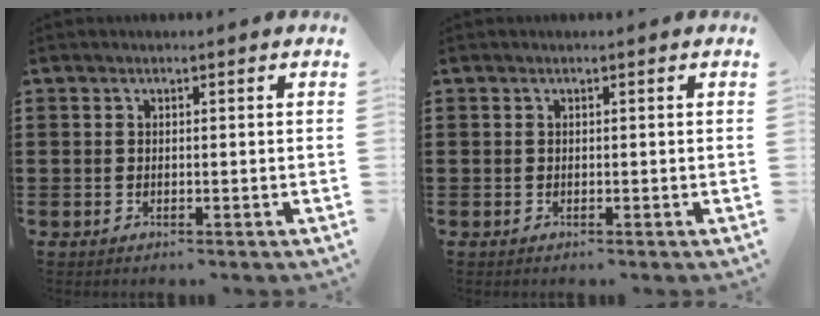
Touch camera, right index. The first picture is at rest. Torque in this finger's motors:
{"motor_torque": [0.03, 0.02, 0.00, 0.00]}